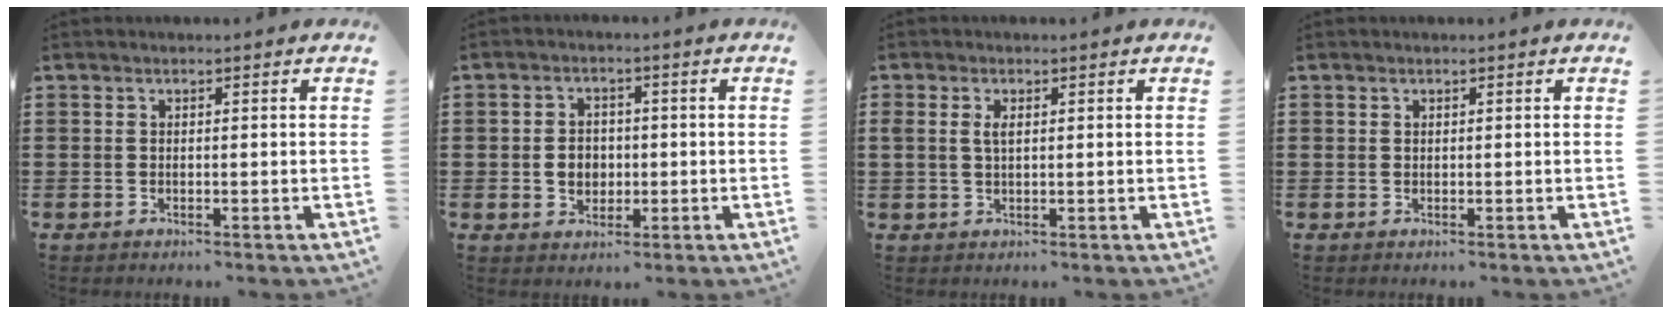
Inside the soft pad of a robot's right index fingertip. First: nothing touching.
{"total": 3.7, "force": [-0.4, 3.0, 2.2], "torque": [-0.043, 0.002, -0.011]}
{"total": 2.3, "force": [0.5, 1.0, 1.9], "torque": [-0.041, 0.007, 0.008]}
{"total": 0.0}